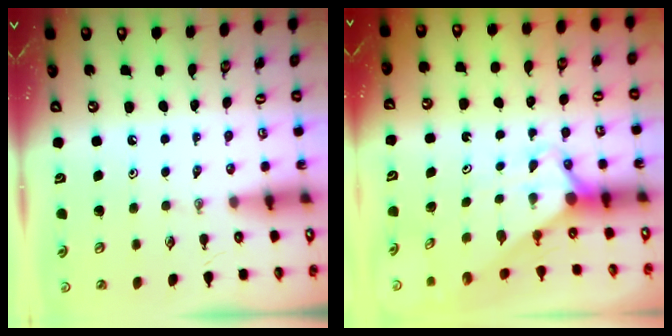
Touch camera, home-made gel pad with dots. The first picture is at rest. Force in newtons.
{"total": 2.7, "press": 2.7, "slide": 0.1}